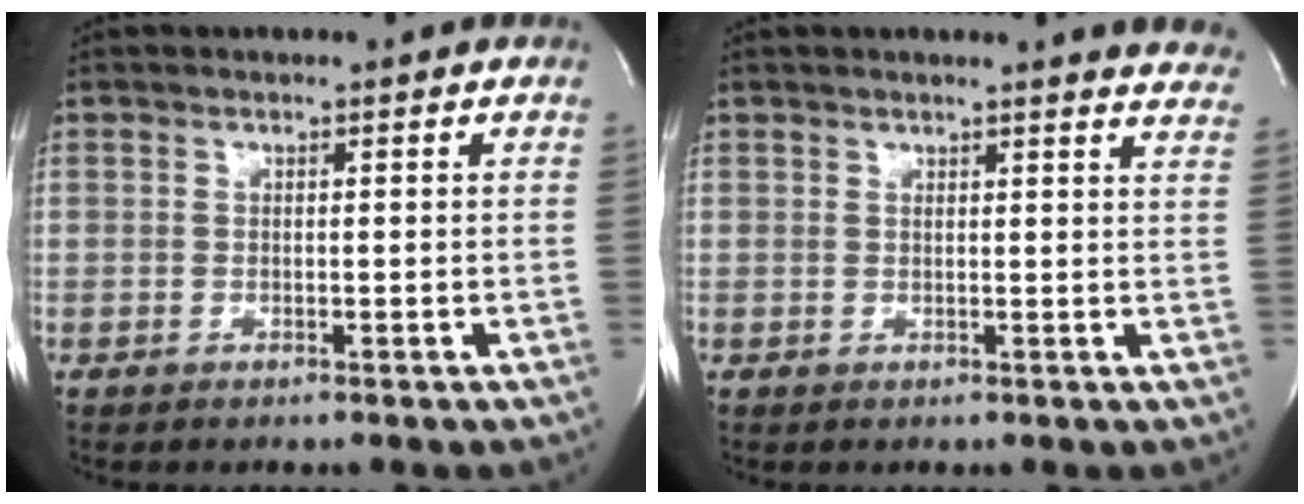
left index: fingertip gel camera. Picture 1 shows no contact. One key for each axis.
{"total": 10.9, "fx": 10.4, "fy": 0.8, "fz": 3.0, "tx": -0.016, "ty": -0.046, "tz": 0.087}